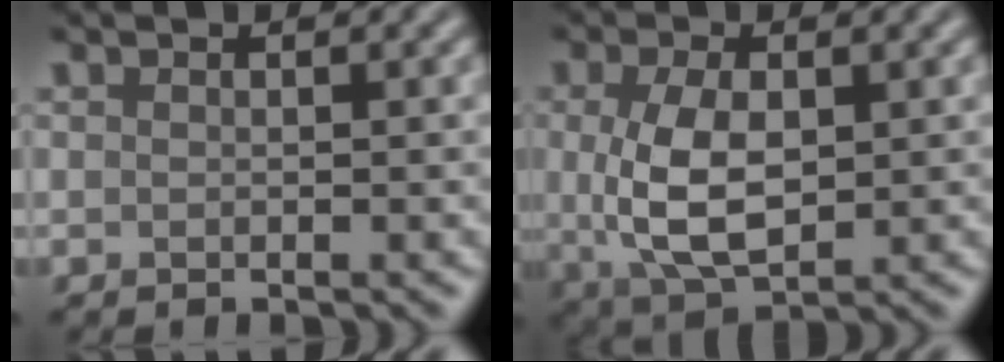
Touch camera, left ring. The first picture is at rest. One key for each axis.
{"total": 6.1, "fx": 0.2, "fy": 3.2, "fz": 5.2, "tx": -0.115, "ty": -0.004, "tz": 0.009}